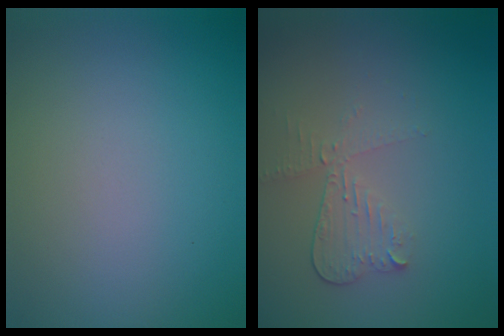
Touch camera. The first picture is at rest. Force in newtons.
{"total": 2.3, "press": 2.1, "slide": 0.8}